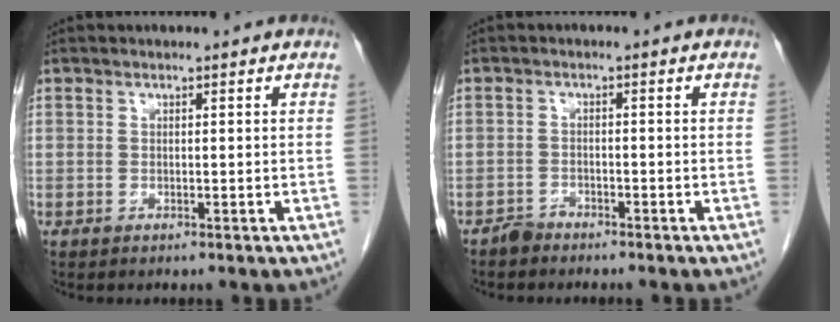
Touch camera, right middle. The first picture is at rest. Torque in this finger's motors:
{"motor_torque": [-0.39, -0.29, -0.07, -0.02]}